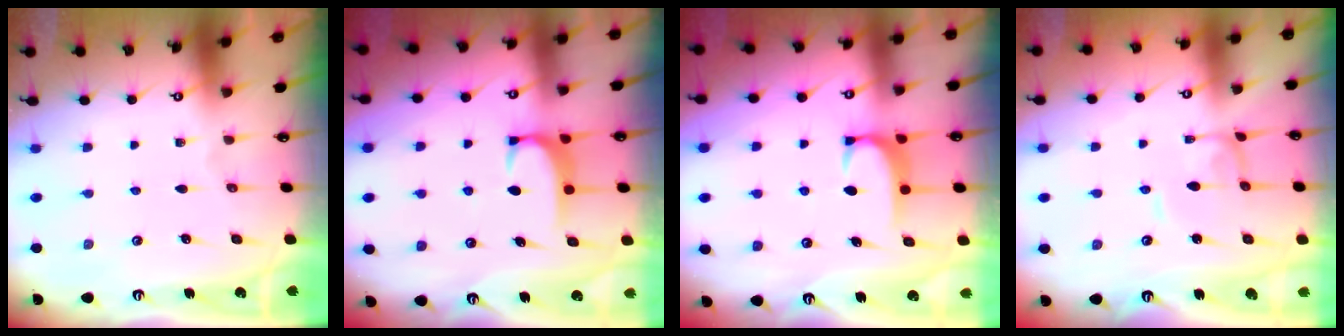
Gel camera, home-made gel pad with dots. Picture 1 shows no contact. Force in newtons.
{"total": 1.9, "press": 1.8, "slide": 0.5}
{"total": 1.6, "press": 1.6, "slide": 0.5}
{"total": 2.0, "press": 2.0, "slide": 0.1}